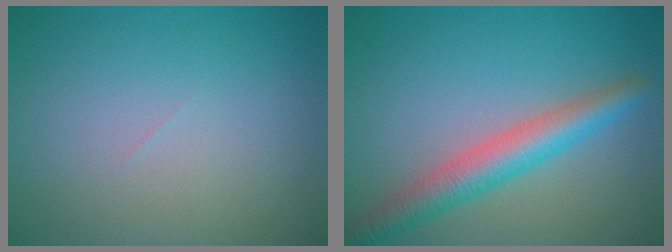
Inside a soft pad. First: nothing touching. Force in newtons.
{"total": 4.9, "press": 4.9, "slide": 0.3}